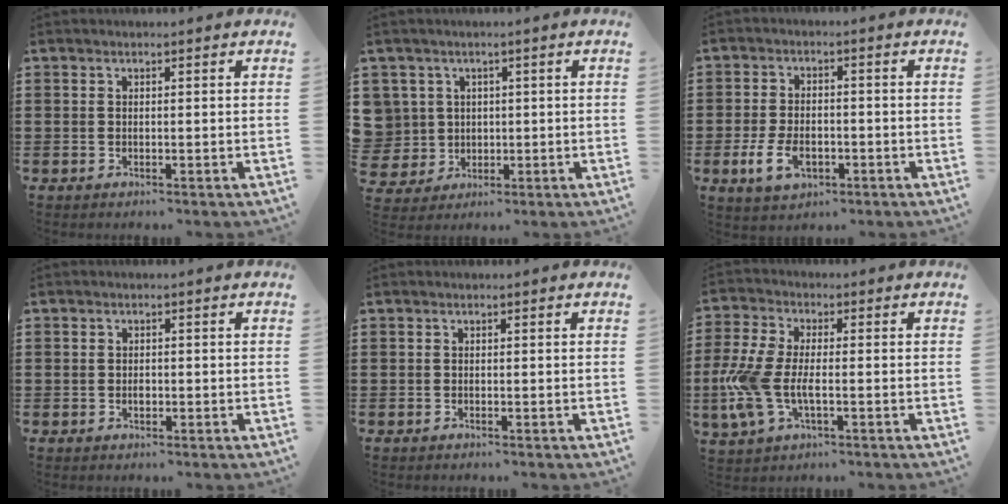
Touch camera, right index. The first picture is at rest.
{"total": 5.2, "force": [1.1, 5.1, 0.1], "torque": [-0.037, 0.013, 0.020]}
{"total": 5.3, "force": [-1.9, 3.1, 3.9], "torque": [-0.095, -0.004, -0.039]}
{"total": 1.3, "force": [-0.3, 1.1, 0.7], "torque": [-0.015, 0.003, -0.005]}
{"total": 0.0}
{"total": 8.1, "force": [-1.6, 3.8, 7.0], "torque": [-0.183, -0.017, -0.038]}